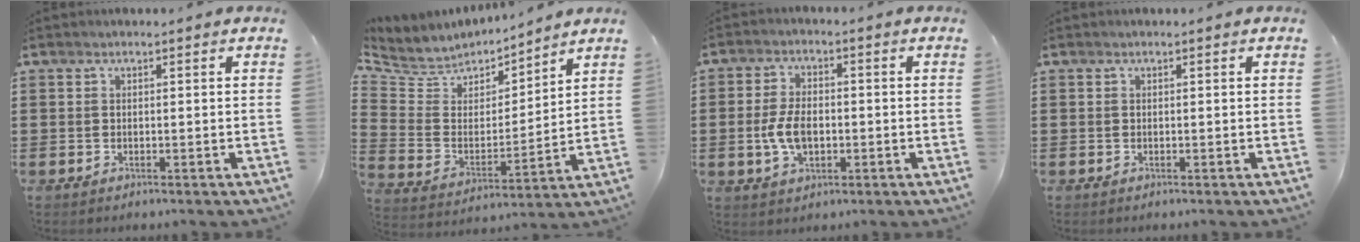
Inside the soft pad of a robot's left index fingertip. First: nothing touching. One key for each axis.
{"total": 5.6, "fx": 5.0, "fy": 2.7, "fz": 0.1, "tx": -0.044, "ty": -0.040, "tz": 0.084}
{"total": 5.9, "fx": -0.9, "fy": 3.3, "fz": 4.8, "tx": -0.106, "ty": 0.000, "tz": -0.020}
{"total": 0.0}